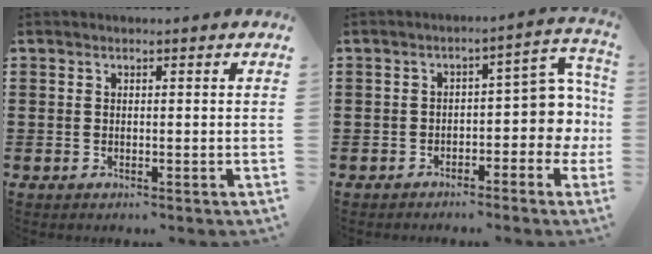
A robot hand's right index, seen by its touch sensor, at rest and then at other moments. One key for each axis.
{"total": 6.2, "fx": -1.2, "fy": 3.5, "fz": 5.0, "tx": -0.068, "ty": -0.012, "tz": -0.029}